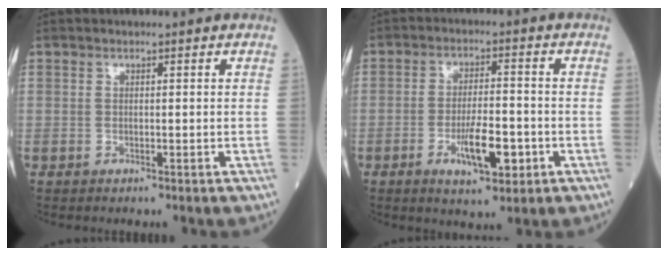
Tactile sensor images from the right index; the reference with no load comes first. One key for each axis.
{"total": 7.7, "fx": -2.8, "fy": 2.1, "fz": 6.9, "tx": -0.122, "ty": -0.006, "tz": -0.043}